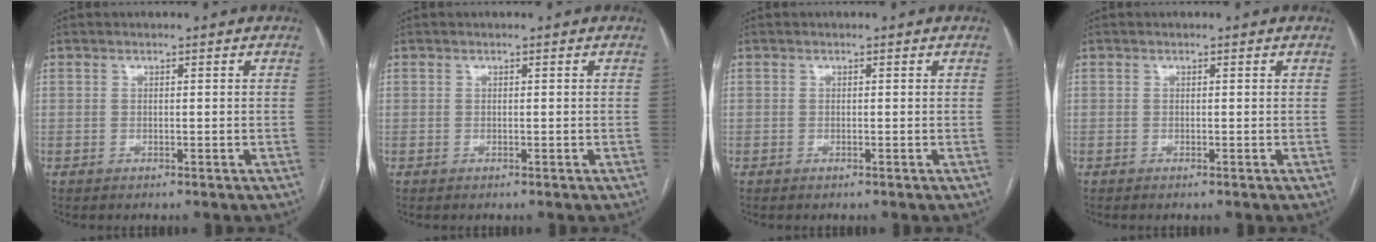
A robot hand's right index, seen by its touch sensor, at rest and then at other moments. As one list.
[{"total": 0.0}, {"total": 0.0}, {"total": 0.0}]